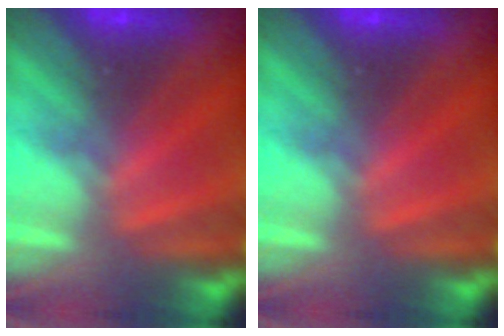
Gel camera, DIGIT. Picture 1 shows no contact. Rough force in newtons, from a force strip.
{"total": 0.0}